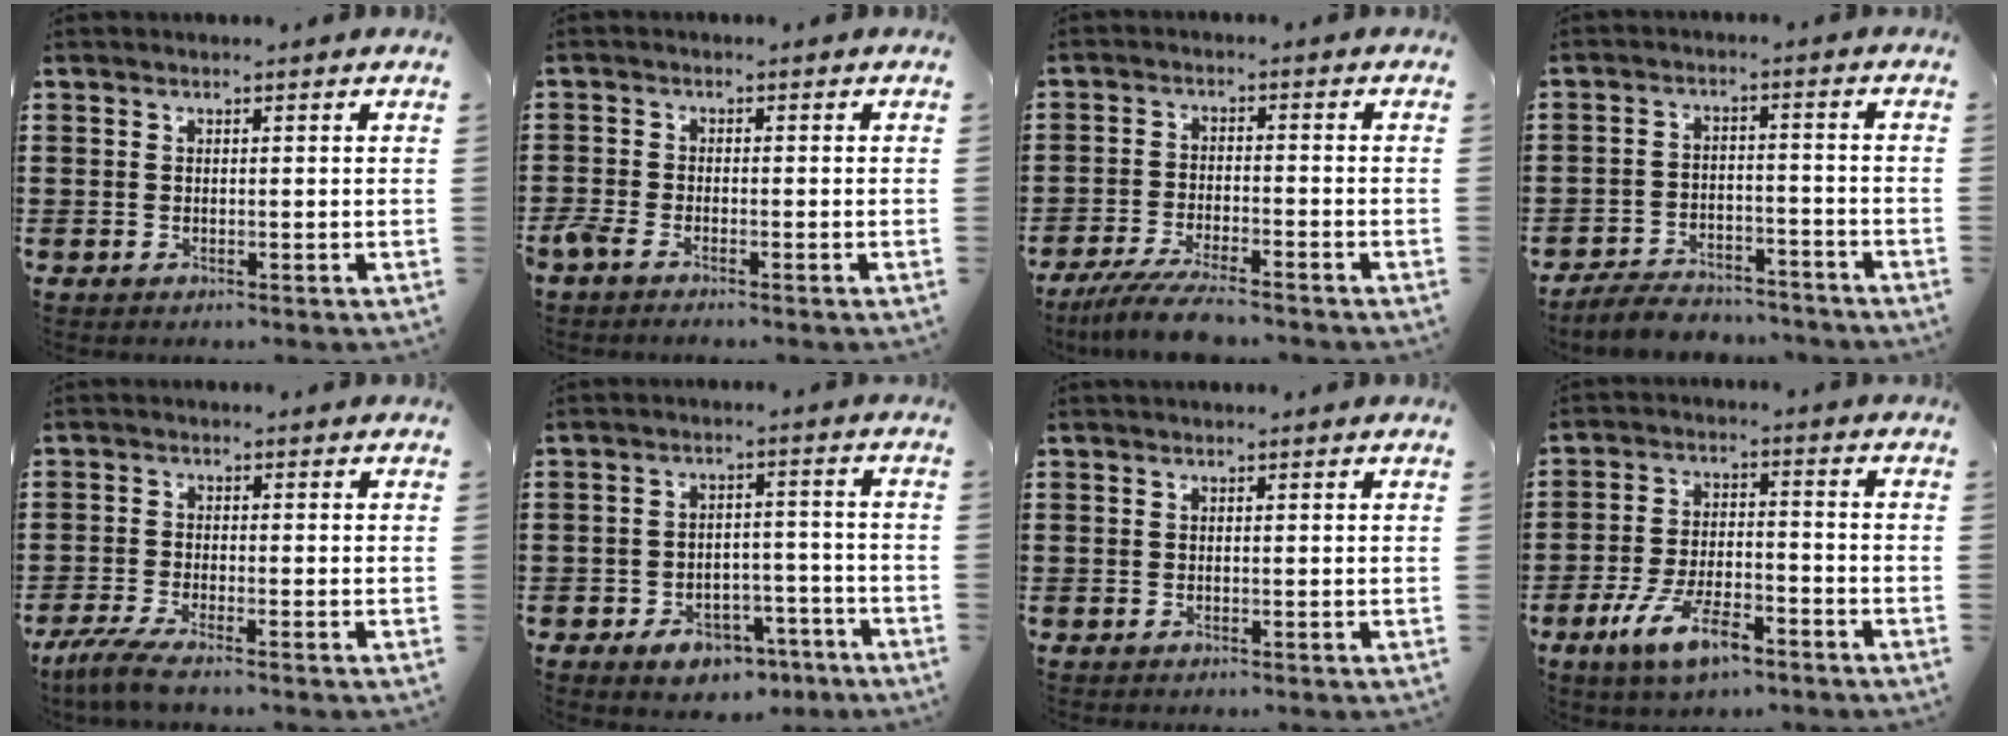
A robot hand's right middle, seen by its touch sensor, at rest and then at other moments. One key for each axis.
{"total": 1.9, "fx": -1.5, "fy": 0.4, "fz": 1.0, "tx": -0.040, "ty": -0.005, "tz": -0.037}
{"total": 6.1, "fx": -5.4, "fy": 0.3, "fz": 2.9, "tx": -0.065, "ty": -0.014, "tz": -0.103}
{"total": 5.1, "fx": -4.9, "fy": 1.0, "fz": 0.8, "tx": -0.017, "ty": 0.009, "tz": -0.100}
{"total": 3.8, "fx": -3.1, "fy": 0.1, "fz": 2.2, "tx": -0.057, "ty": -0.014, "tz": -0.063}
{"total": 5.4, "fx": -4.2, "fy": 2.5, "fz": 2.3, "tx": -0.034, "ty": 0.021, "tz": -0.079}
{"total": 0.0}
{"total": 8.8, "fx": -5.3, "fy": 3.0, "fz": 6.4, "tx": -0.131, "ty": 0.001, "tz": -0.098}